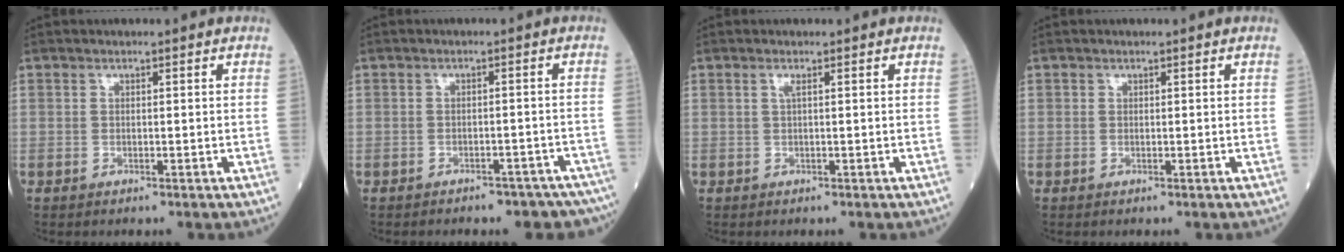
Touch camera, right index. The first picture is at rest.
{"total": 8.5, "force": [-7.3, 3.3, 2.9], "torque": [-0.027, 0.004, -0.080]}
{"total": 0.7, "force": [0.3, -0.1, 0.6], "torque": [-0.021, 0.002, 0.009]}
{"total": 0.0}